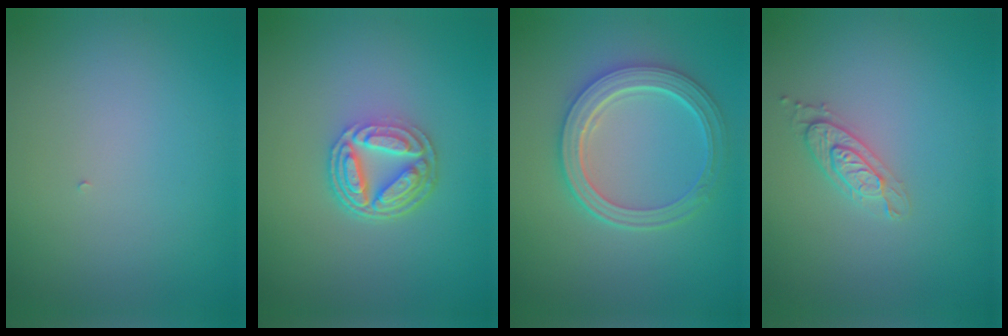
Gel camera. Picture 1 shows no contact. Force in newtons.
{"total": 5.2, "press": 3.8, "slide": 3.5}
{"total": 5.3, "press": 4.1, "slide": 3.3}
{"total": 2.1, "press": 2.1, "slide": 0.4}